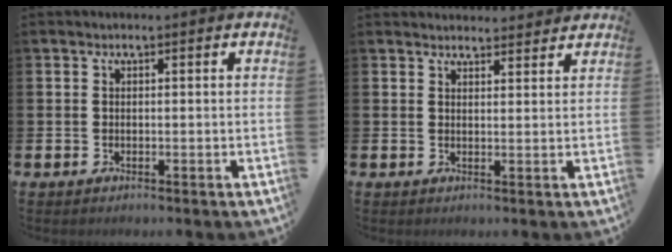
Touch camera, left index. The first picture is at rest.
{"total": 2.7, "force": [2.6, 0.3, -0.1], "torque": [0.006, -0.016, 0.046]}